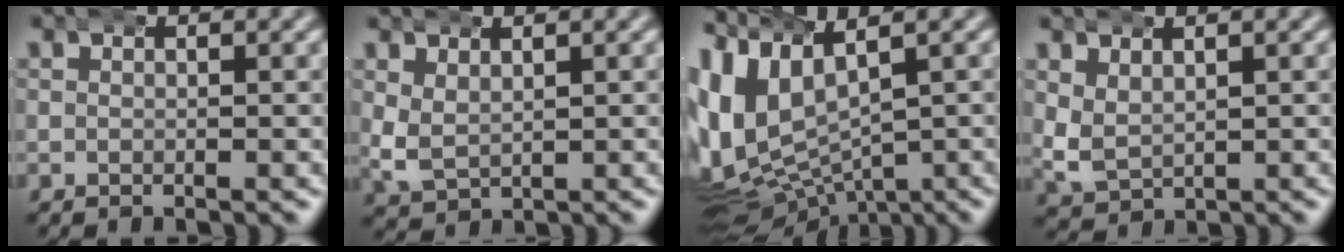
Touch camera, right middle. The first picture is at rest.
{"total": 2.3, "force": [1.0, 1.6, 1.2], "torque": [-0.048, -0.020, 0.036]}
{"total": 15.9, "force": [-1.1, 13.4, 8.4], "torque": [-0.231, -0.064, 0.000]}
{"total": 2.7, "force": [1.1, 2.1, 1.3], "torque": [-0.055, -0.022, 0.037]}